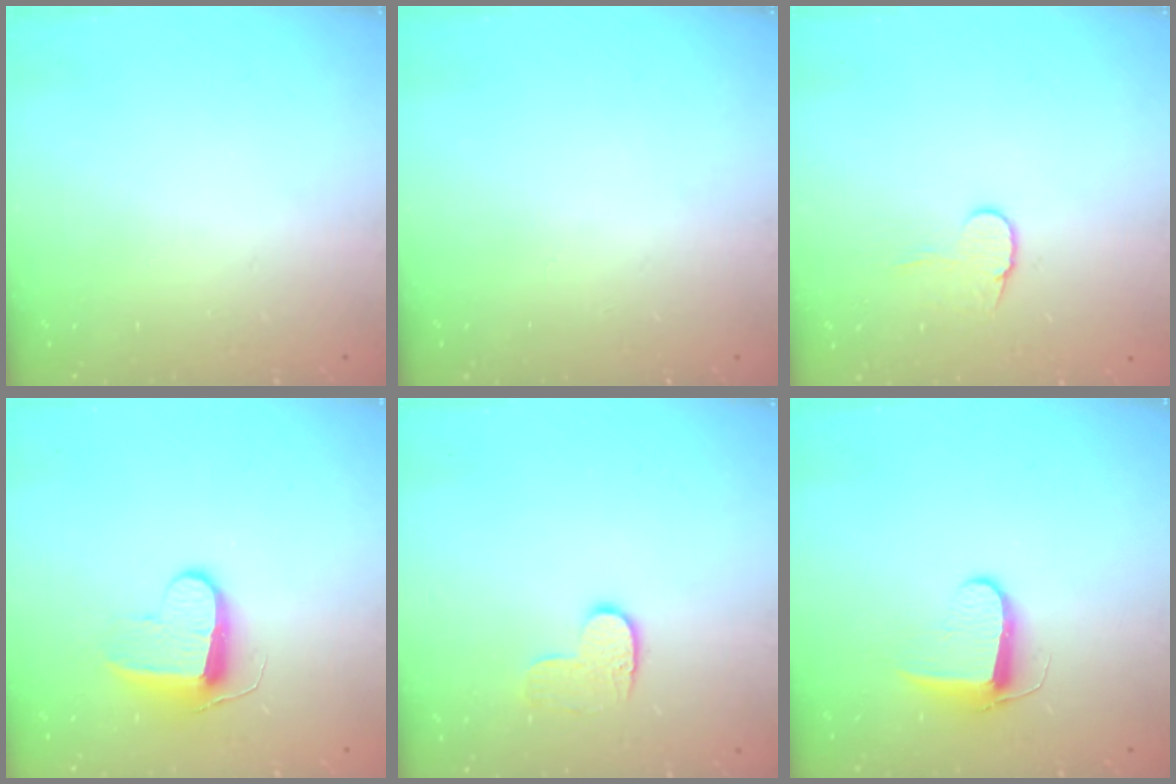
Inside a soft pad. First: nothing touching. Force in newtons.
{"total": 0.0}
{"total": 7.3, "press": 7.3, "slide": 0.4}
{"total": 9.6, "press": 9.6, "slide": 0.3}
{"total": 6.5, "press": 6.4, "slide": 0.5}
{"total": 8.1, "press": 8.1, "slide": 0.9}